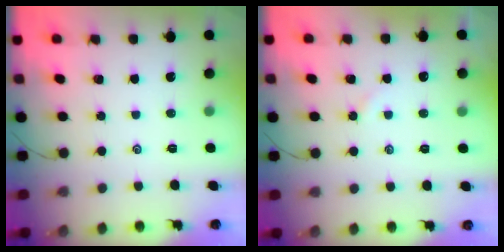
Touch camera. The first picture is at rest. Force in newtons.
{"total": 2.5, "press": 2.5, "slide": 0.4}